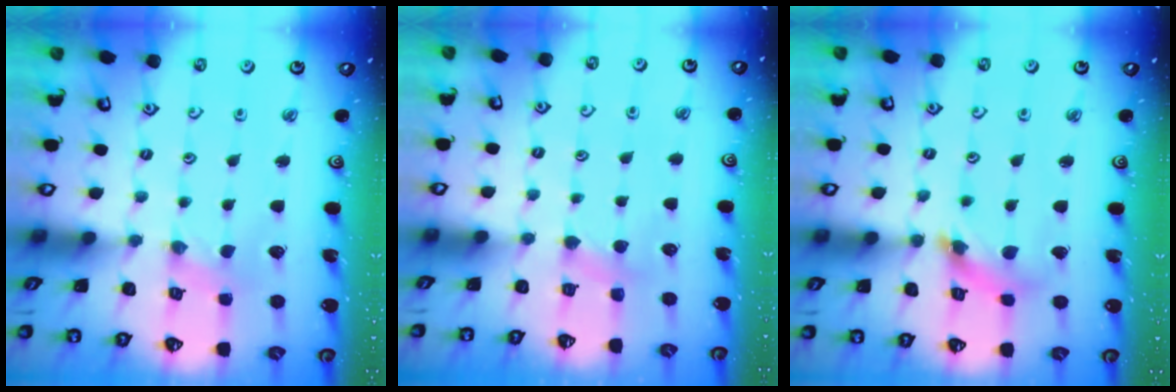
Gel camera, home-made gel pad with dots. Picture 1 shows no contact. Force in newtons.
{"total": 3.3, "press": 3.3, "slide": 0.5}
{"total": 7.0, "press": 6.9, "slide": 0.6}